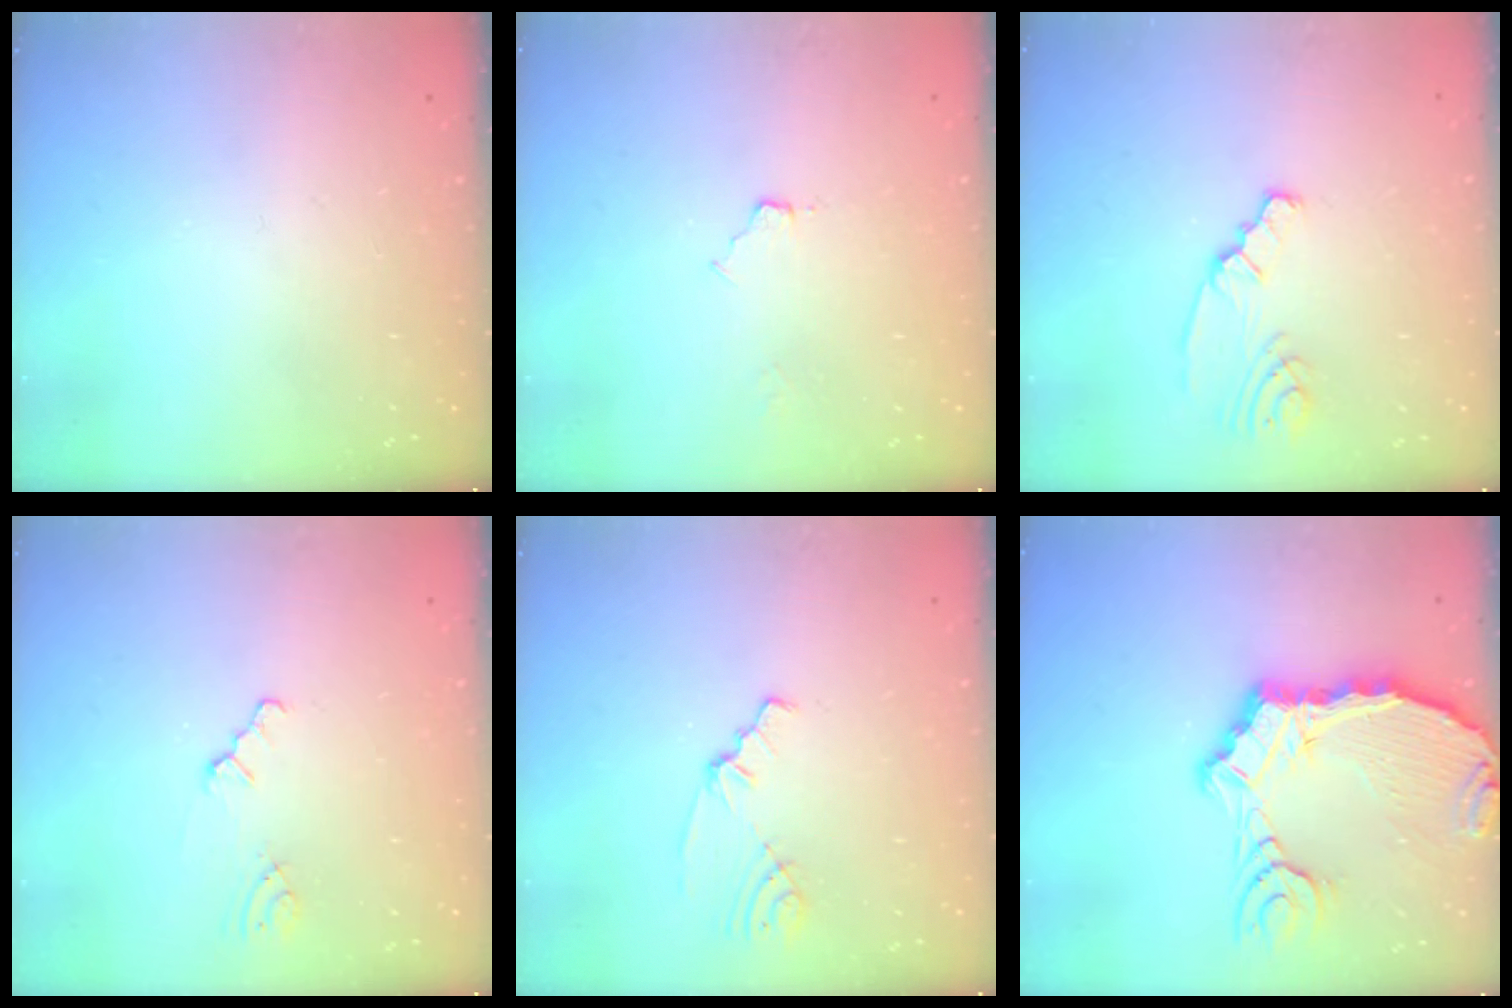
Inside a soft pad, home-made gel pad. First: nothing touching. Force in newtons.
{"total": 3.9, "press": 3.9, "slide": 0.5}
{"total": 2.4, "press": 2.4, "slide": 0.3}
{"total": 0.8, "press": 0.8, "slide": 0.2}
{"total": 1.9, "press": 1.9, "slide": 0.2}
{"total": 13.6, "press": 13.6, "slide": 1.5}